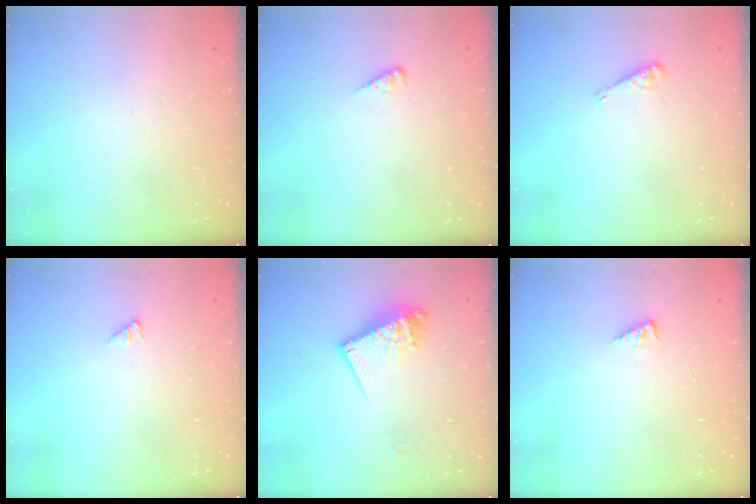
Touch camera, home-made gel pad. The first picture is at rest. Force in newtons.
{"total": 1.9, "press": 1.8, "slide": 0.3}
{"total": 3.9, "press": 3.9, "slide": 0.3}
{"total": 0.0}
{"total": 12.2, "press": 12.2, "slide": 1.2}
{"total": 2.9, "press": 2.9, "slide": 0.6}